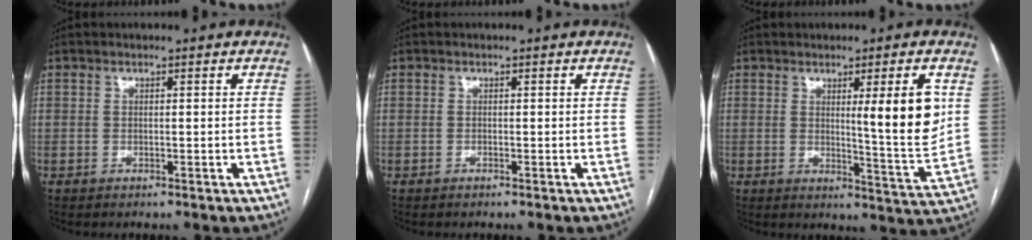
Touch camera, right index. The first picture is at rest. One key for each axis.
{"total": 0.0}
{"total": 9.5, "fx": 2.5, "fy": 0.2, "fz": 9.2, "tx": -0.122, "ty": -0.023, "tz": 0.033}